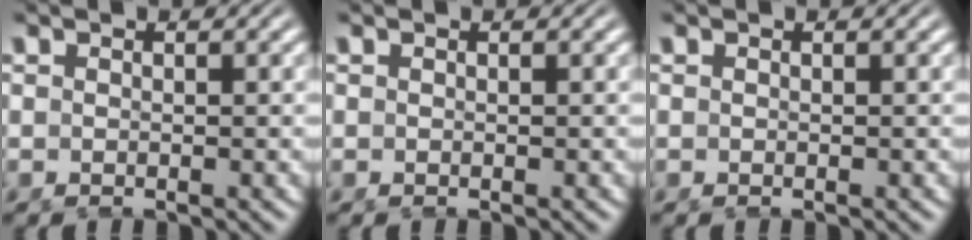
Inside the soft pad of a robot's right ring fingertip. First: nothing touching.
{"total": 0.0}
{"total": 0.0}